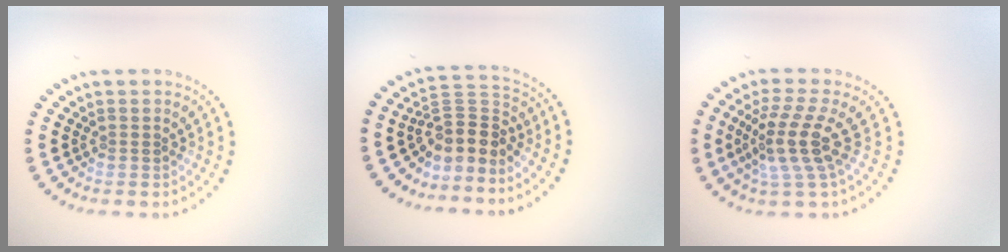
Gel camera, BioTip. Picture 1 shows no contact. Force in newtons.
{"total": 3.6, "press": 2.7, "slide": 2.4}
{"total": 4.2, "press": 3.2, "slide": 2.8}